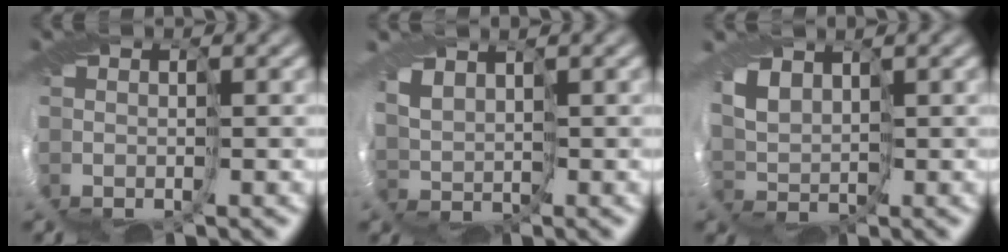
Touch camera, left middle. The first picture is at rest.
{"total": 1.8, "force": [1.6, 0.6, 0.5], "torque": [-0.023, 0.002, 0.030]}
{"total": 2.2, "force": [1.8, 1.0, 0.7], "torque": [-0.025, -0.001, 0.031]}